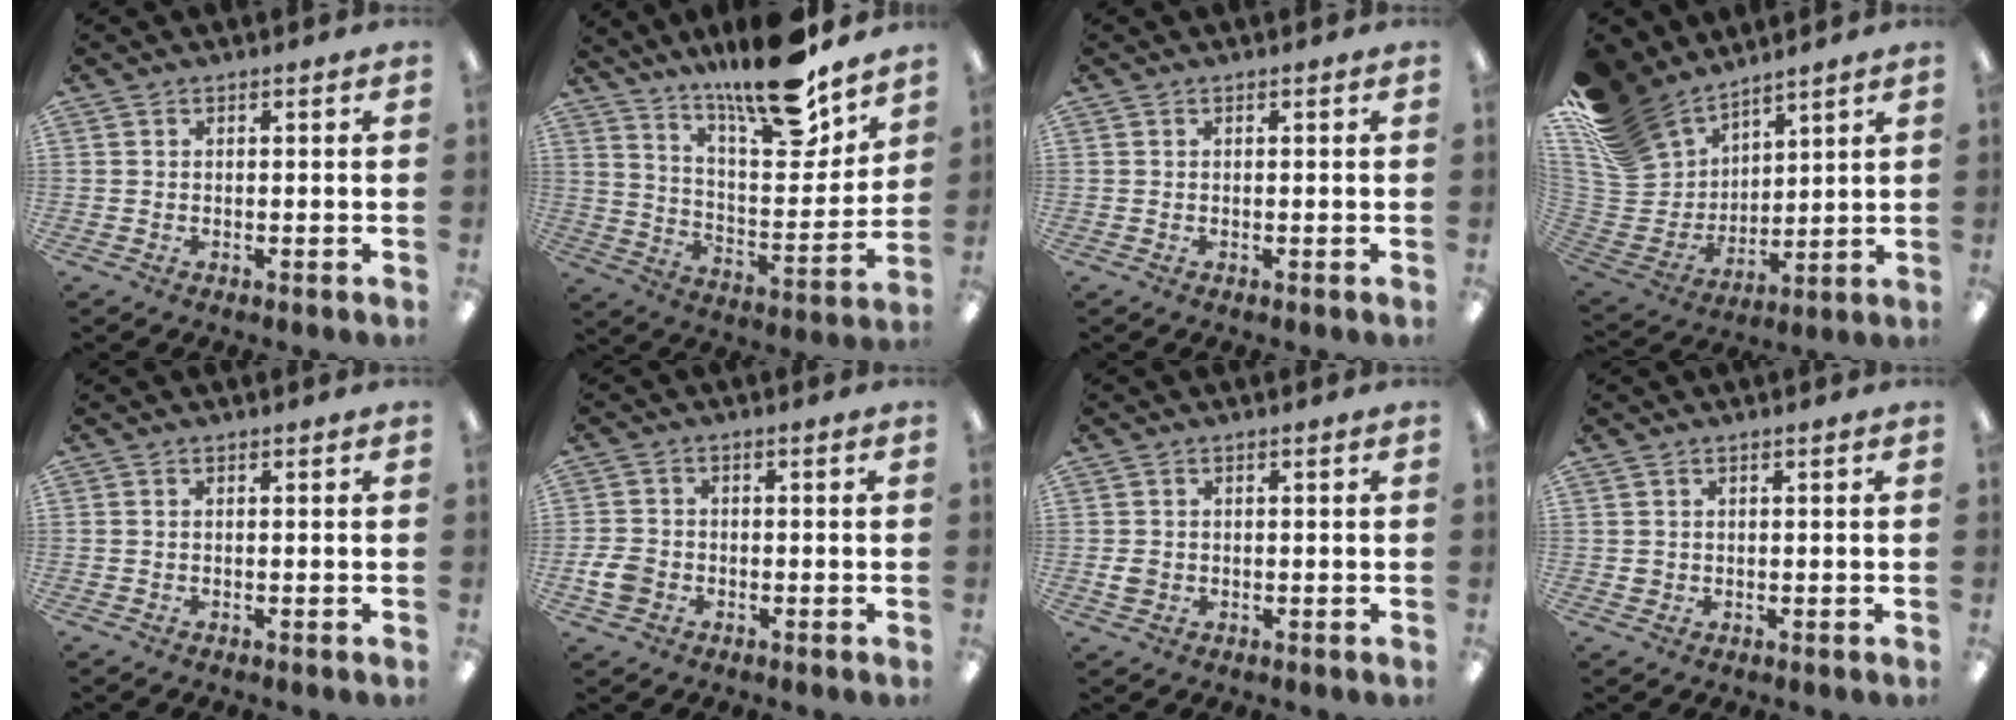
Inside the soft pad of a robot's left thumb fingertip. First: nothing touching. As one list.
[{"total": 19.5, "force": [16.1, 4.0, 10.3], "torque": [-0.171, -0.114, 0.267]}, {"total": 0.0}, {"total": 17.1, "force": [12.9, 9.8, 5.2], "torque": [-0.160, -0.079, 0.250]}, {"total": 0.0}, {"total": 4.9, "force": [-1.4, 4.0, 2.4], "torque": [-0.050, 0.008, -0.026]}, {"total": 2.5, "force": [0.0, 2.2, 1.3], "torque": [-0.032, 0.003, -0.002]}, {"total": 1.6, "force": [0.6, 1.4, 0.6], "torque": [-0.014, 0.002, 0.010]}]